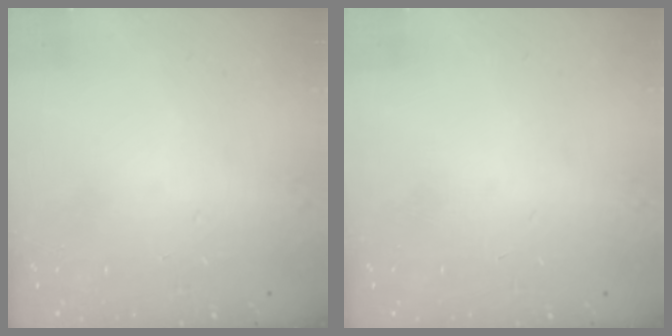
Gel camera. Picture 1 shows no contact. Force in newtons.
{"total": 0.0}